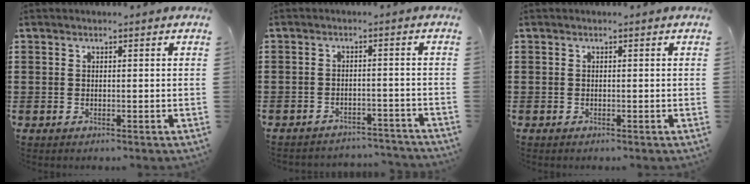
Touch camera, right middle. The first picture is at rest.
{"total": 2.9, "force": [-2.9, 0.2, 0.0], "torque": [-0.008, -0.002, -0.061]}
{"total": 0.0}